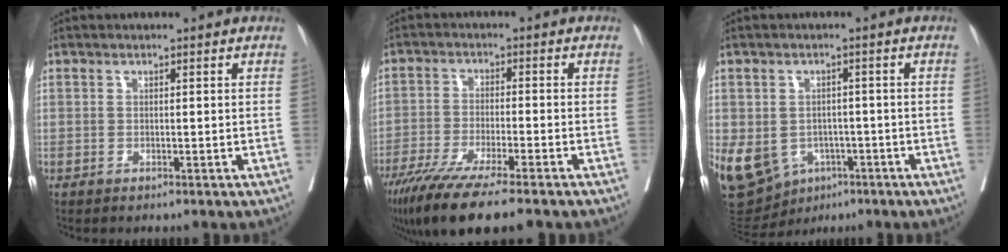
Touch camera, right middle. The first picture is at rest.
{"total": 12.9, "force": [-9.7, 0.6, 8.5], "torque": [-0.146, -0.037, -0.157]}
{"total": 15.4, "force": [-5.9, 12.2, 7.3], "torque": [-0.193, 0.006, -0.077]}